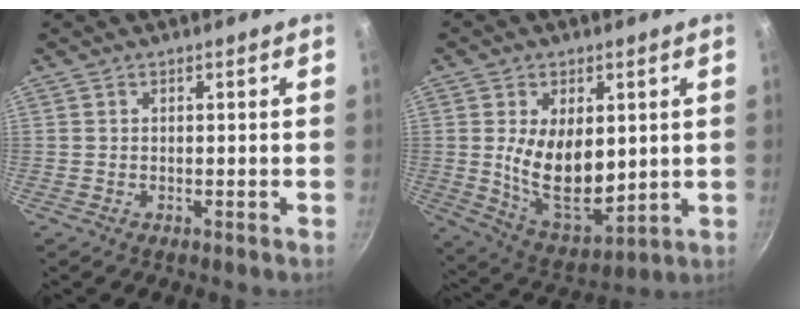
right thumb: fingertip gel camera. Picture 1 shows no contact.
{"total": 14.8, "force": [1.4, 8.6, 12.0], "torque": [-0.181, -0.034, 0.042]}